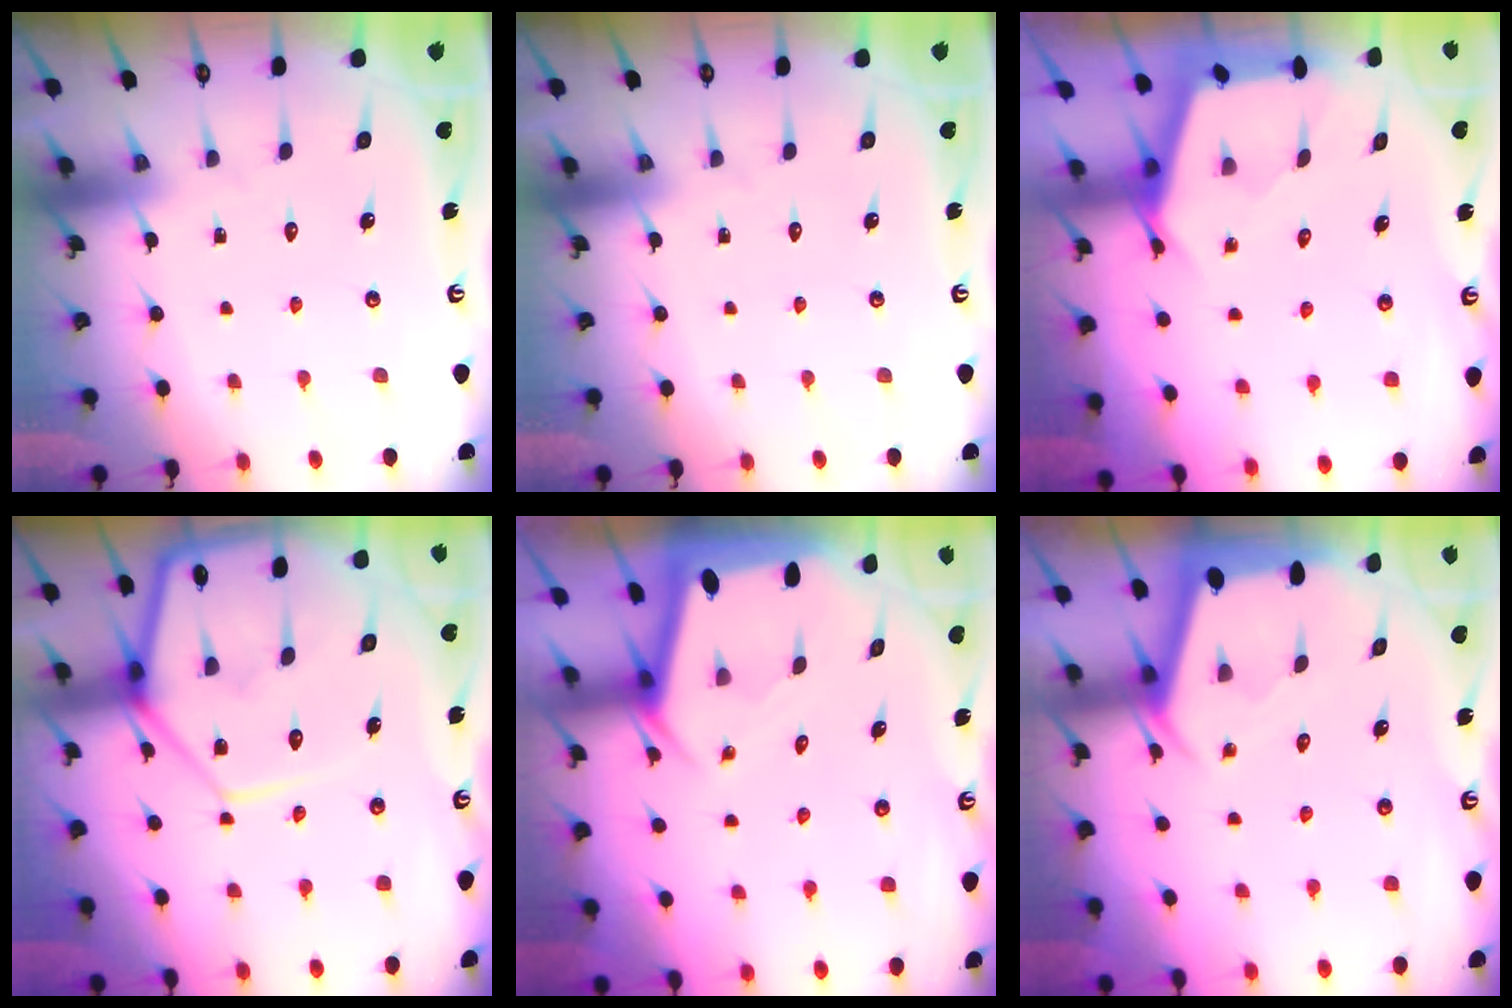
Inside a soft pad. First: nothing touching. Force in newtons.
{"total": 0.0}
{"total": 2.7, "press": 2.7, "slide": 0.3}
{"total": 14.3, "press": 14.3, "slide": 1.2}
{"total": 3.2, "press": 3.2, "slide": 0.2}
{"total": 2.5, "press": 2.5, "slide": 0.3}